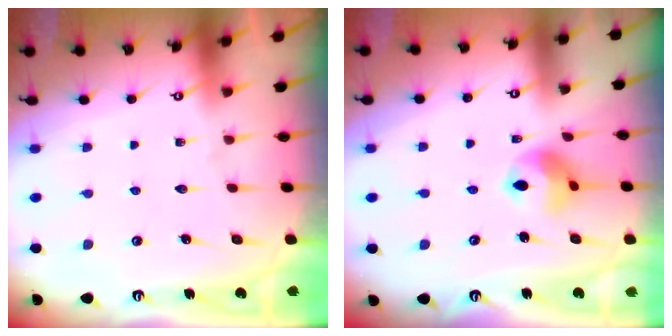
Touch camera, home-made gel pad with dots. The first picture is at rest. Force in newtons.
{"total": 9.5, "press": 9.4, "slide": 1.2}